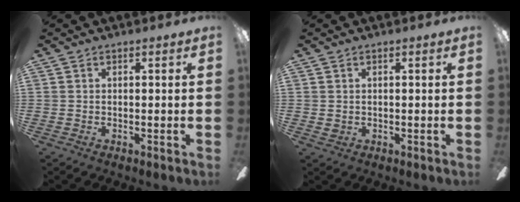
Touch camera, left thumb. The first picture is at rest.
{"total": 1.2, "force": [0.5, 0.9, 0.6], "torque": [-0.005, 0.000, 0.008]}